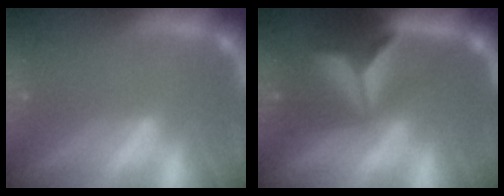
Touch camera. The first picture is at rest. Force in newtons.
{"total": 8.9}